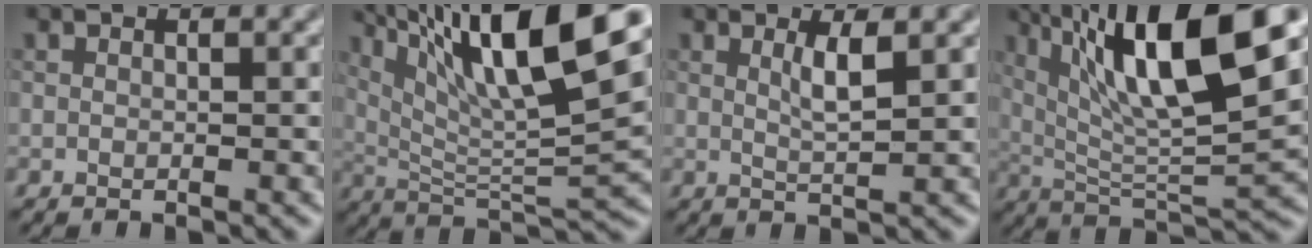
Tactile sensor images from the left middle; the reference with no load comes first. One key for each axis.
{"total": 14.5, "fx": 7.4, "fy": 3.1, "fz": 12.1, "tx": -0.203, "ty": 0.012, "tz": 0.134}
{"total": 2.1, "fx": 0.8, "fy": 0.3, "fz": 1.9, "tx": -0.036, "ty": -0.003, "tz": 0.013}
{"total": 13.1, "fx": 5.6, "fy": 2.8, "fz": 11.5, "tx": -0.194, "ty": 0.007, "tz": 0.103}